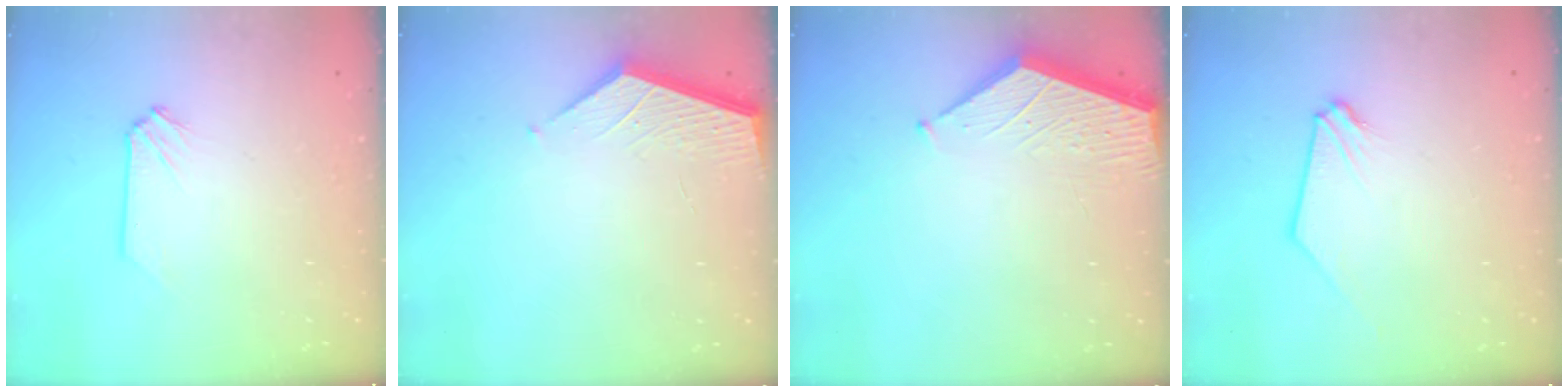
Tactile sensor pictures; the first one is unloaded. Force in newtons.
{"total": 2.1, "press": 2.1, "slide": 0.2}
{"total": 3.5, "press": 3.5, "slide": 0.3}
{"total": 0.0}